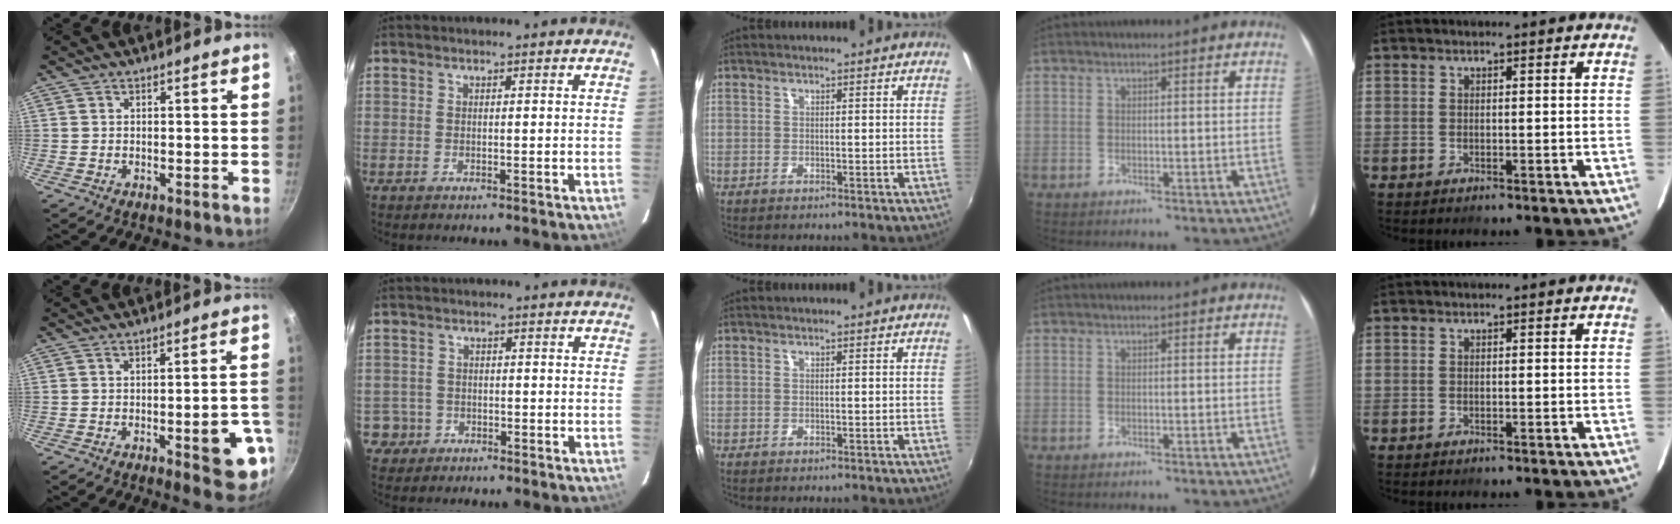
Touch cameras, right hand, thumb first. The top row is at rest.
{"thumb": {"total": 10.0, "force": [-3.3, 3.2, 8.9], "torque": [-0.082, 0.017, -0.038]}, "index": {"total": 3.7, "force": [-1.3, 3.5, -0.1], "torque": [-0.005, 0.019, -0.020]}}